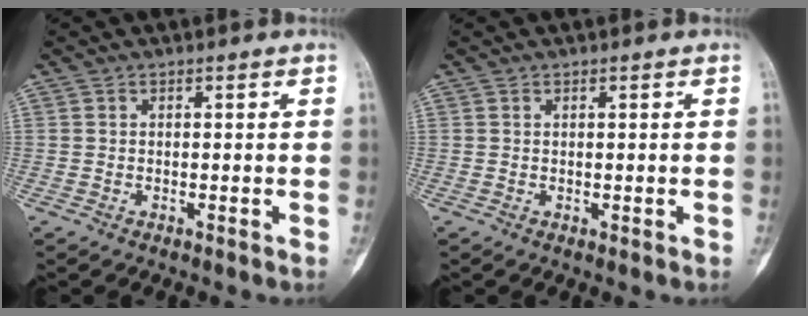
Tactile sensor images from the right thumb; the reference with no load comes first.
{"total": 0.0}